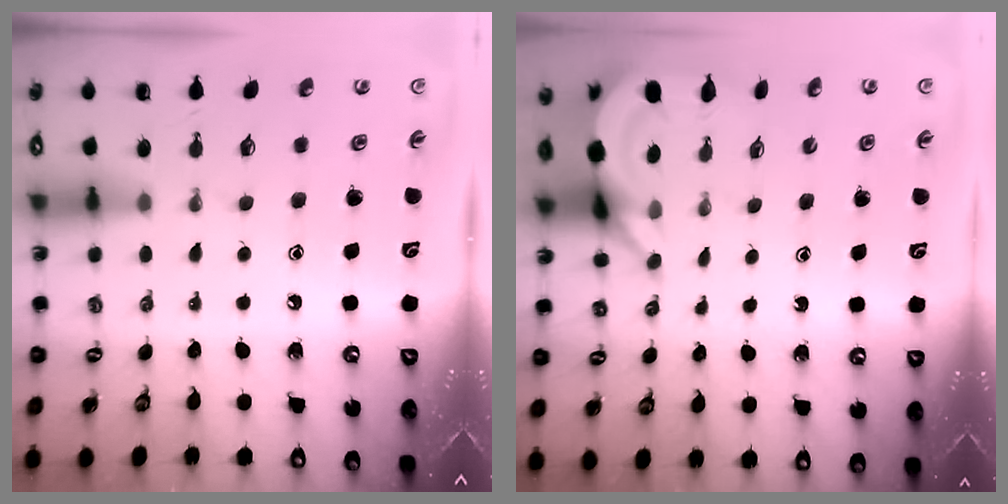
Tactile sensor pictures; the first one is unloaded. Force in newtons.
{"total": 6.5, "press": 6.5, "slide": 0.6}